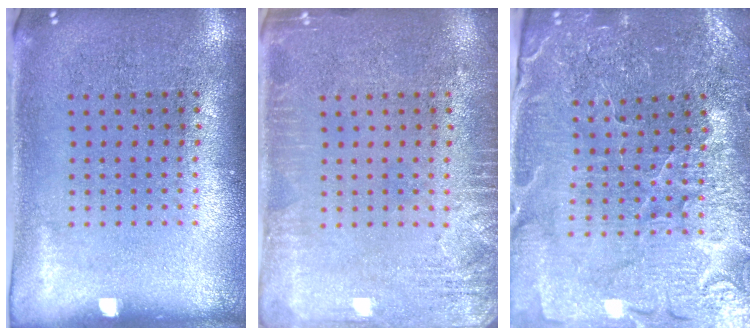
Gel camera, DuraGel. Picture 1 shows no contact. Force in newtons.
{"total": 2.7, "press": 2.7, "slide": 0.4}
{"total": 3.3, "press": 3.3, "slide": 0.2}